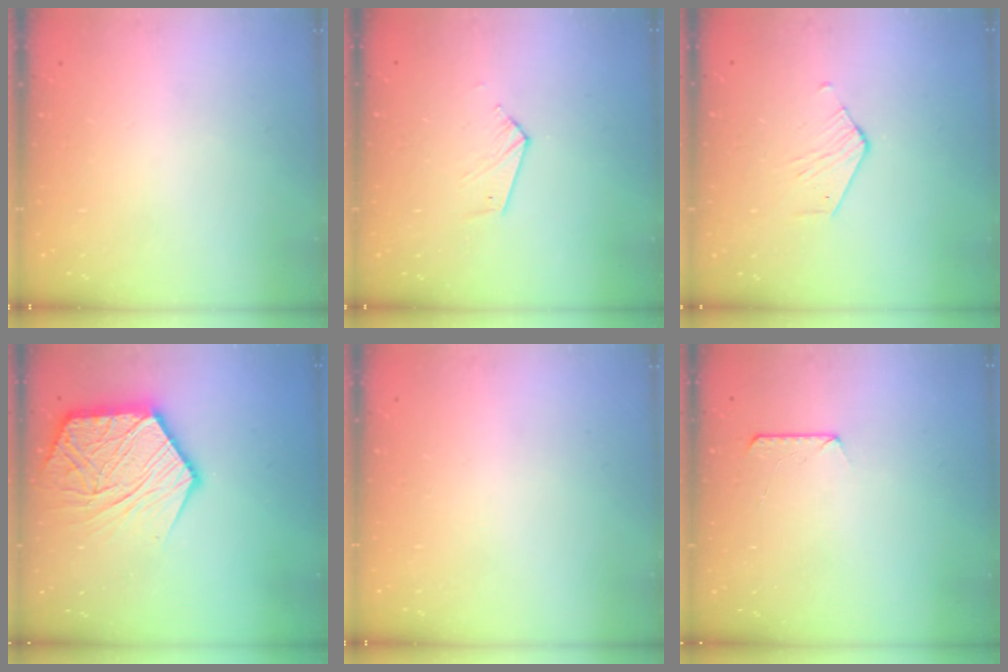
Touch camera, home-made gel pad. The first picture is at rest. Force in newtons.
{"total": 4.0, "press": 4.0, "slide": 0.4}
{"total": 2.5, "press": 2.5, "slide": 0.2}
{"total": 18.3, "press": 18.2, "slide": 0.9}
{"total": 0.0}
{"total": 7.6, "press": 7.5, "slide": 0.8}